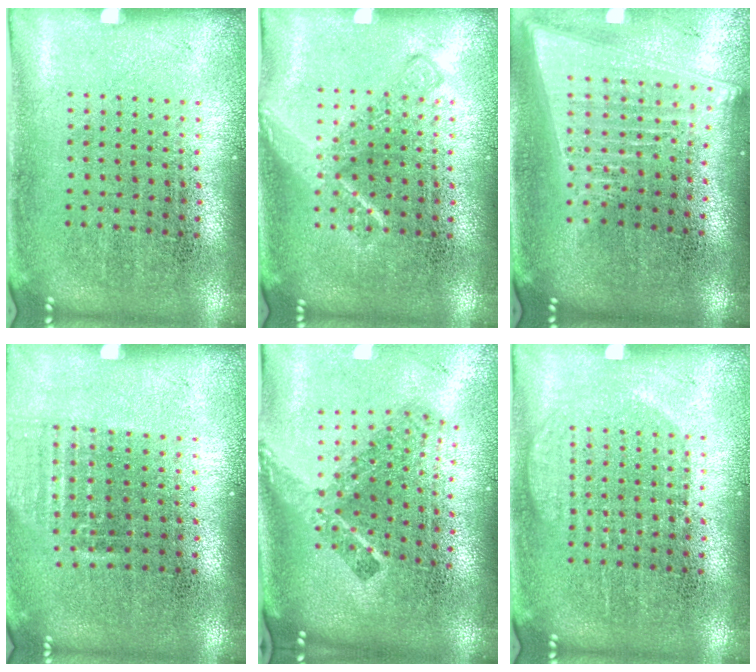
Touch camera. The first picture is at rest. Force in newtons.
{"total": 1.7, "press": 1.7, "slide": 0.3}
{"total": 2.1, "press": 1.8, "slide": 1.1}
{"total": 1.0, "press": 0.9, "slide": 0.4}
{"total": 2.2, "press": 1.5, "slide": 1.7}
{"total": 1.6, "press": 1.5, "slide": 0.4}